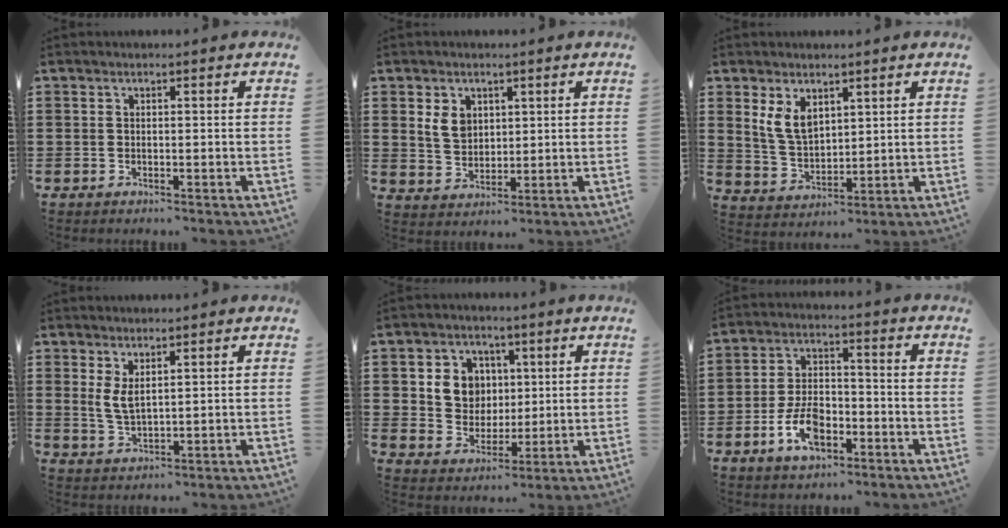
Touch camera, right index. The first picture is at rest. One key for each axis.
{"total": 4.2, "fx": 1.6, "fy": 3.2, "fz": 2.2, "tx": -0.055, "ty": 0.010, "tz": 0.029}
{"total": 5.6, "fx": 2.7, "fy": 3.3, "fz": 3.6, "tx": -0.089, "ty": 0.005, "tz": 0.049}
{"total": 3.5, "fx": 1.5, "fy": 1.4, "fz": 2.8, "tx": -0.066, "ty": -0.002, "tz": 0.026}
{"total": 6.9, "fx": 1.6, "fy": 6.3, "fz": 2.4, "tx": -0.060, "ty": 0.015, "tz": 0.025}
{"total": 7.6, "fx": -3.4, "fy": 4.0, "fz": 5.5, "tx": -0.124, "ty": 0.002, "tz": -0.066}